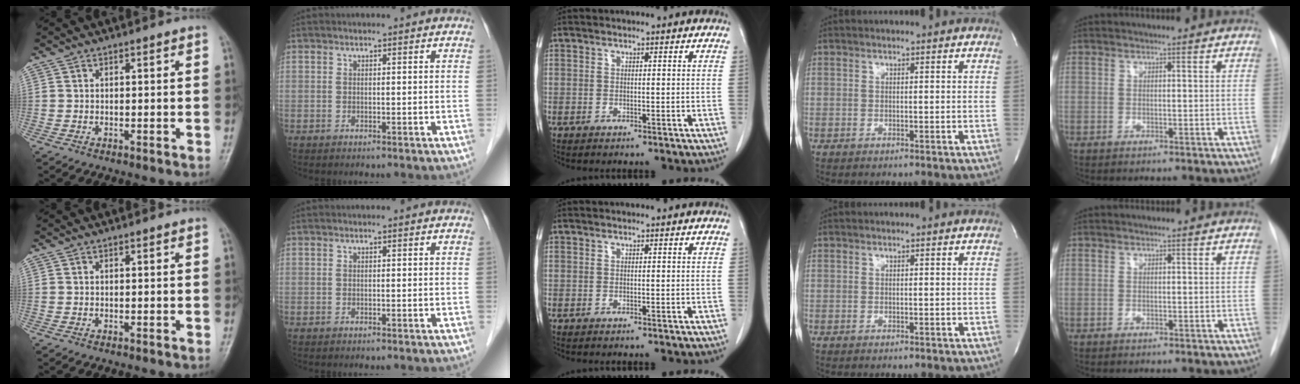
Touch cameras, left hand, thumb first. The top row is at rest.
{}